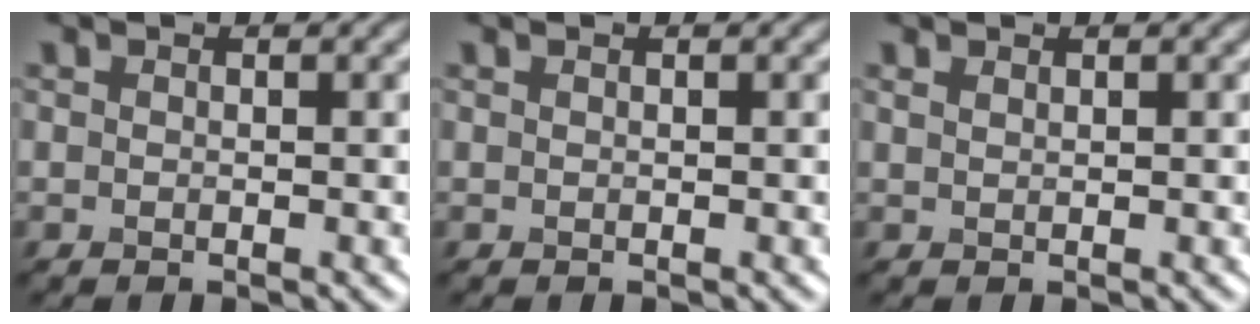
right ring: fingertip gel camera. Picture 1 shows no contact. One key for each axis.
{"total": 0.0}
{"total": 0.6, "fx": 0.5, "fy": 0.2, "fz": 0.2, "tx": -0.005, "ty": 0.000, "tz": 0.012}